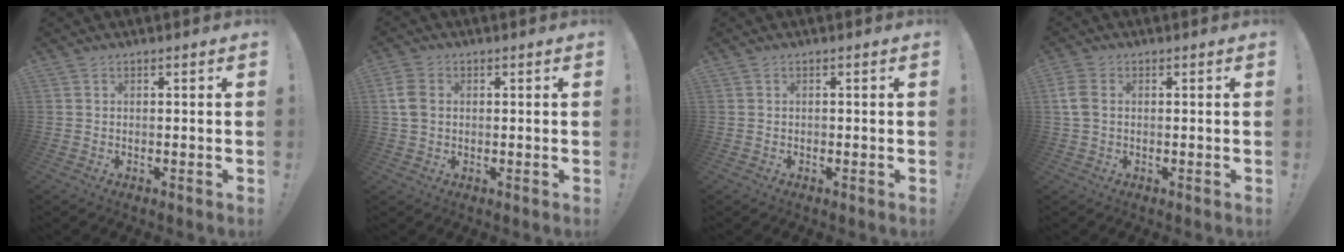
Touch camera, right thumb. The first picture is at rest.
{"total": 6.2, "force": [0.8, 4.6, 4.0], "torque": [-0.090, 0.006, 0.017]}
{"total": 0.5, "force": [-0.4, 0.3, 0.1], "torque": [-0.009, 0.005, -0.006]}
{"total": 5.0, "force": [1.0, 3.3, 3.7], "torque": [-0.093, 0.003, 0.017]}